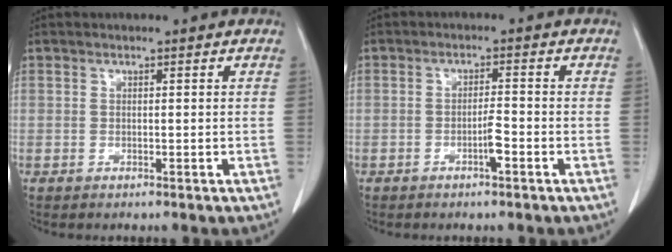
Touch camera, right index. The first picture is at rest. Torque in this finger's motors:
{"motor_torque": [0.35, -0.30, 0.07, 0.06]}